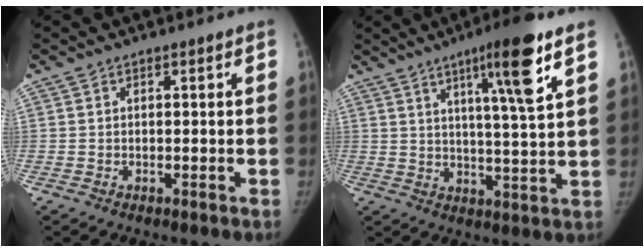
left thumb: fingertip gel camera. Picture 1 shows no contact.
{"total": 12.2, "force": [6.3, 0.6, 10.5], "torque": [-0.162, -0.032, 0.096]}